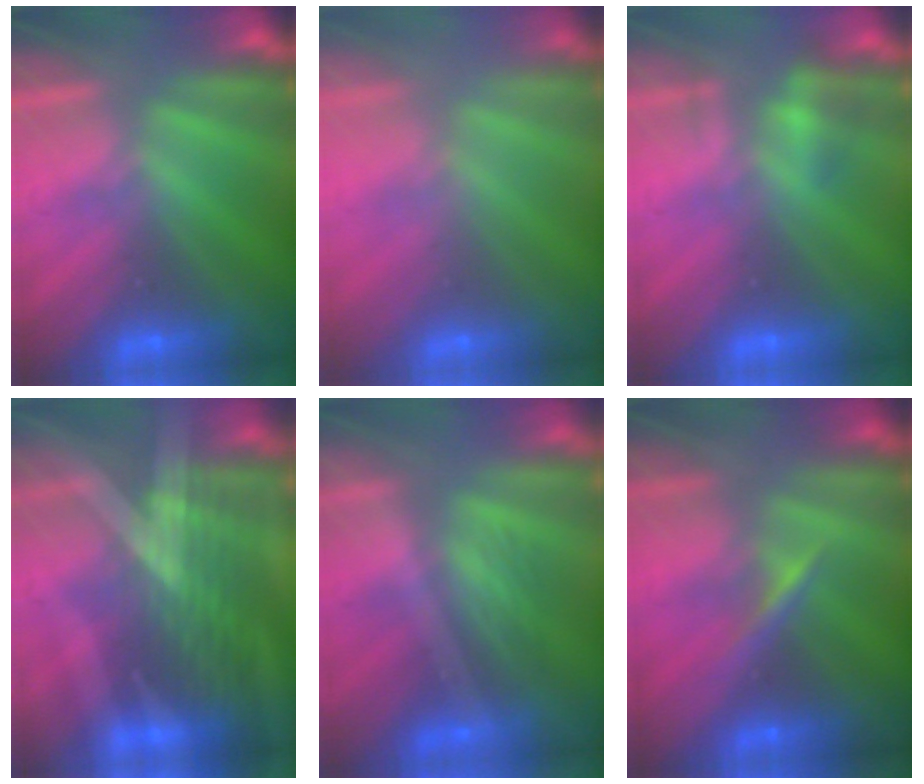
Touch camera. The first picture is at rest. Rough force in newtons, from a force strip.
{"total": 2.8}
{"total": 2.1}
{"total": 3.1}
{"total": 1.9}
{"total": 2.9}